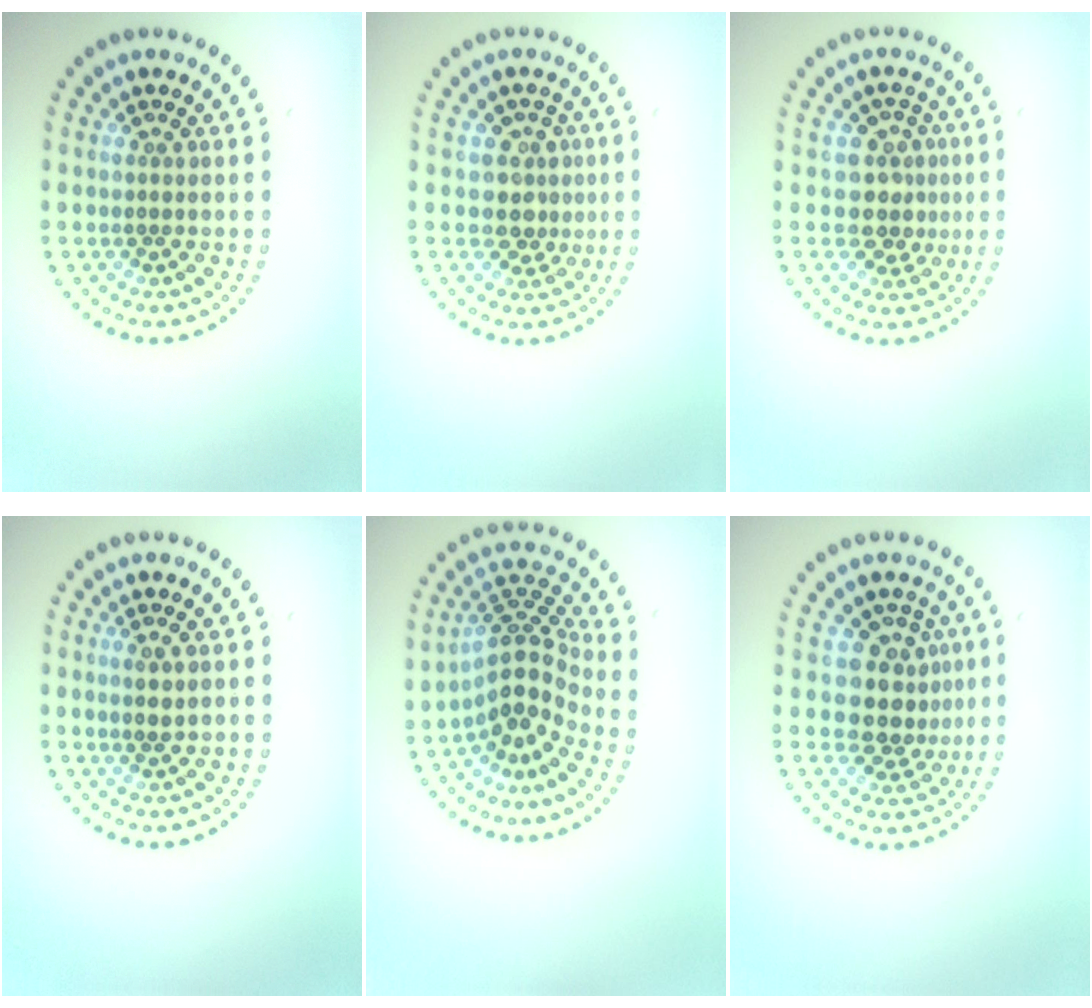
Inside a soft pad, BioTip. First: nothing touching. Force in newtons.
{"total": 2.7, "press": 2.1, "slide": 1.6}
{"total": 3.1, "press": 2.5, "slide": 1.9}
{"total": 0.7, "press": 0.6, "slide": 0.4}
{"total": 4.3, "press": 3.0, "slide": 3.1}
{"total": 3.9, "press": 3.1, "slide": 2.4}